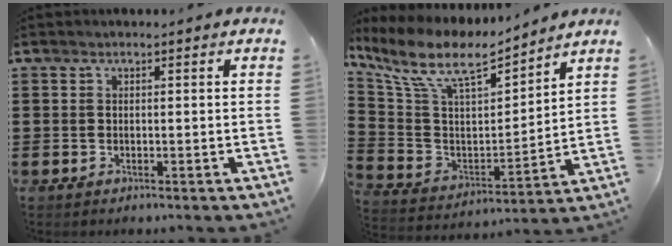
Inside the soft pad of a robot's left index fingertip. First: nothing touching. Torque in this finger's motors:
{"motor_torque": [2.14, 0.00, 0.49, 0.21]}